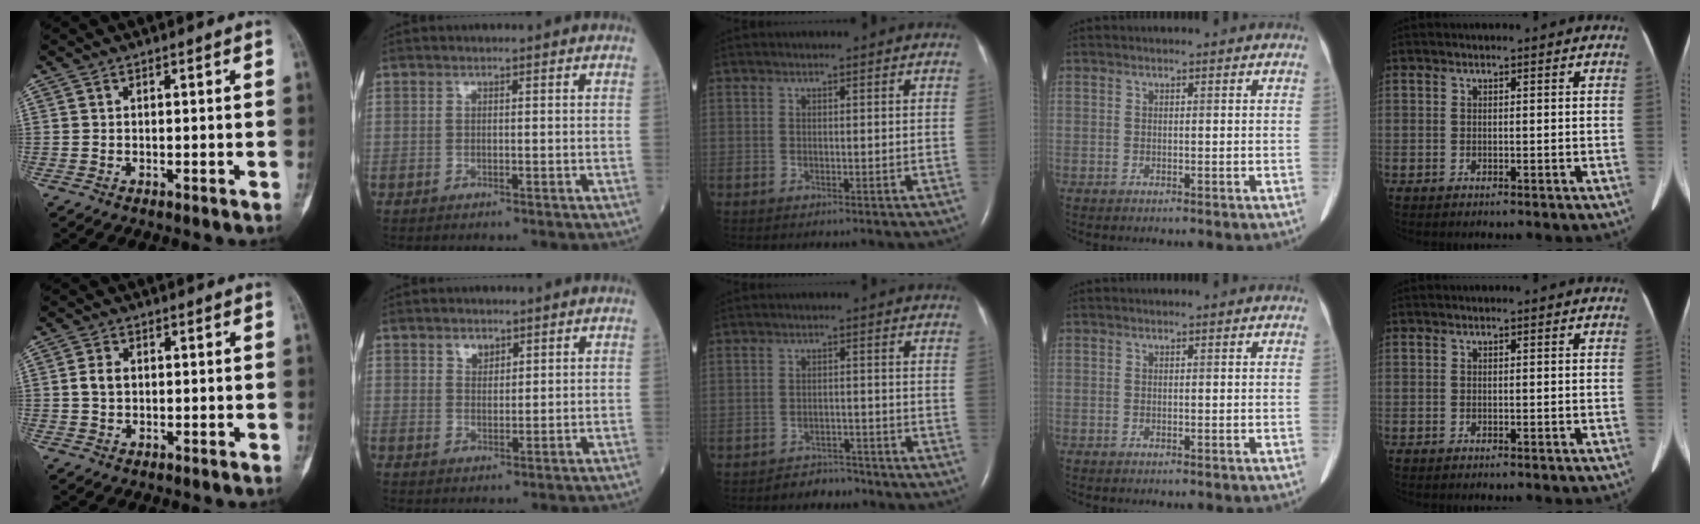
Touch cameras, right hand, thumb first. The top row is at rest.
{"thumb": {"total": 3.0, "force": [0.2, 2.2, 1.9], "torque": [-0.035, 0.006, 0.002]}, "index": {"total": 2.3, "force": [1.6, 1.4, 1.0], "torque": [-0.016, -0.001, 0.029]}, "middle": {"total": 3.4, "force": [-3.1, 1.5, -0.3], "torque": [0.001, 0.002, -0.047]}}